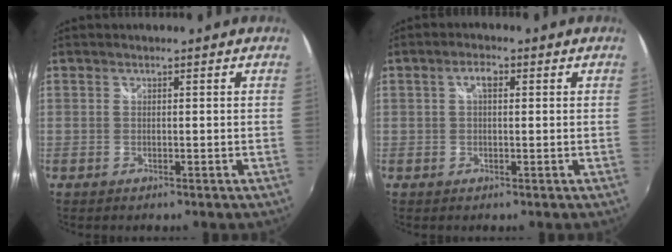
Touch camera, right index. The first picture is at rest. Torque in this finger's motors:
{"motor_torque": [0.71, 0.20, 0.20, 0.05]}